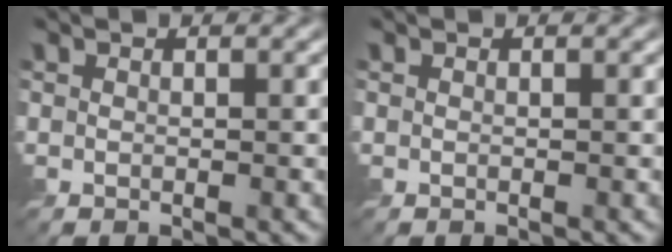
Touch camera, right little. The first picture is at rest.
{"total": 0.0}